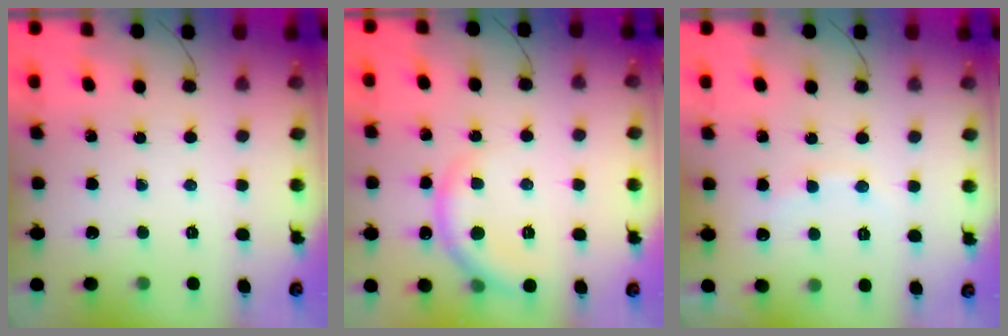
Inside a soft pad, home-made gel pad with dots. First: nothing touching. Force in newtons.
{"total": 6.7, "press": 6.7, "slide": 0.8}
{"total": 7.7, "press": 7.6, "slide": 1.2}